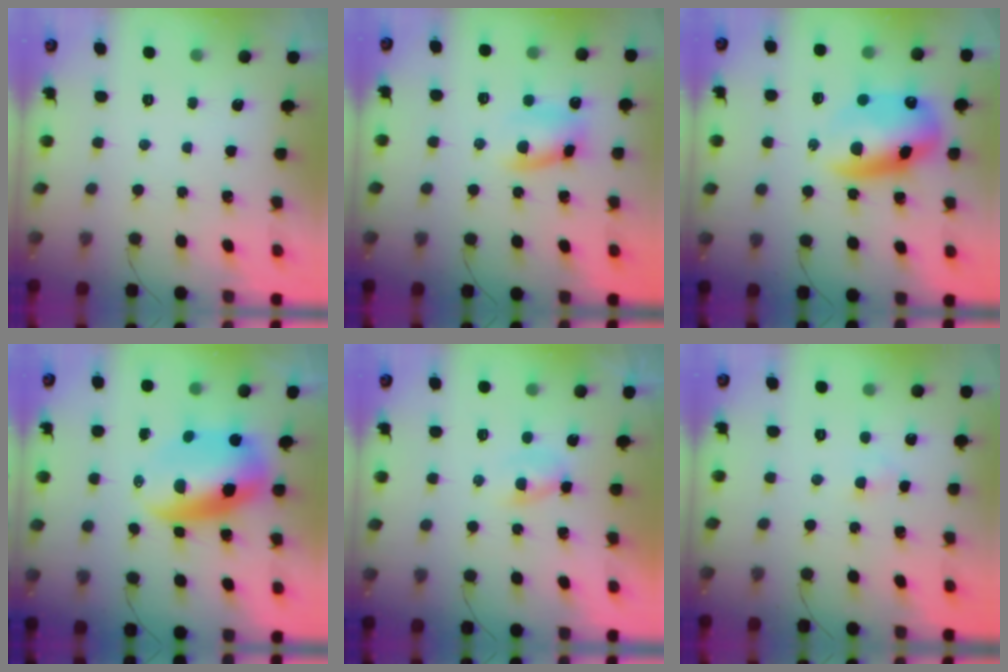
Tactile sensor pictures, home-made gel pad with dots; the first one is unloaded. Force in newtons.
{"total": 9.0, "press": 9.0, "slide": 0.9}
{"total": 13.6, "press": 13.2, "slide": 3.4}
{"total": 10.9, "press": 10.6, "slide": 2.6}
{"total": 1.3, "press": 1.1, "slide": 0.7}
{"total": 1.8, "press": 1.6, "slide": 0.8}